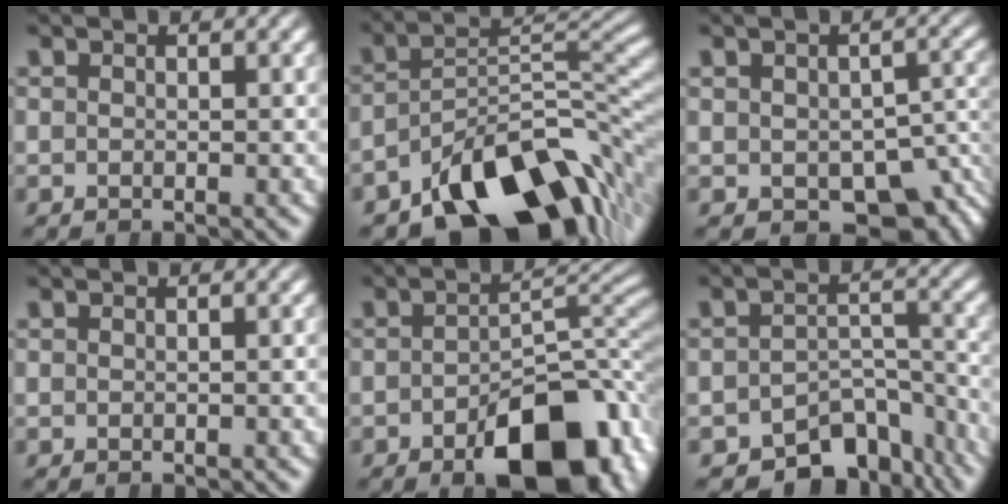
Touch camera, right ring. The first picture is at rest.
{"total": 14.7, "force": [-8.1, 6.7, 10.2], "torque": [-0.126, -0.034, -0.108]}
{"total": 7.7, "force": [-3.8, 5.1, 4.2], "torque": [-0.042, -0.030, -0.037]}
{"total": 0.0}
{"total": 10.8, "force": [-4.8, 4.4, 8.7], "torque": [-0.093, -0.007, -0.064]}
{"total": 9.6, "force": [-7.9, 4.1, 3.7], "torque": [-0.030, -0.013, -0.116]}